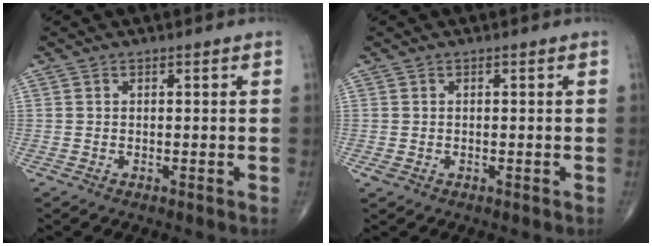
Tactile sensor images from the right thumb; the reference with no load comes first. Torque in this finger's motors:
{"motor_torque": [0.23, -0.04, -0.13, -0.09, -0.01]}